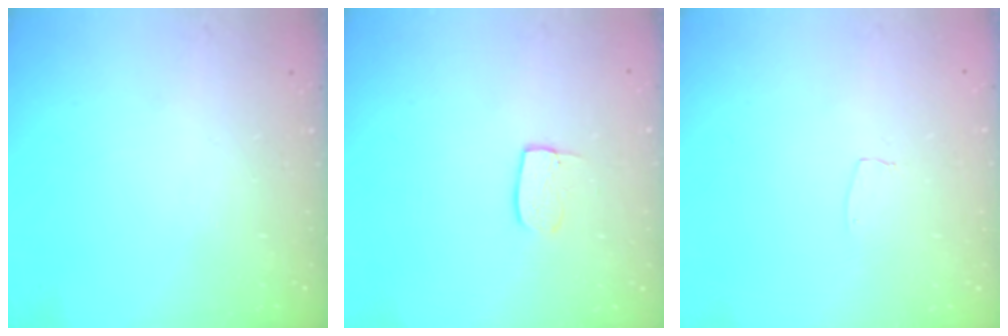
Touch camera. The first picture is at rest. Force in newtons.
{"total": 6.0, "press": 6.0, "slide": 0.4}
{"total": 3.0, "press": 3.0, "slide": 0.2}